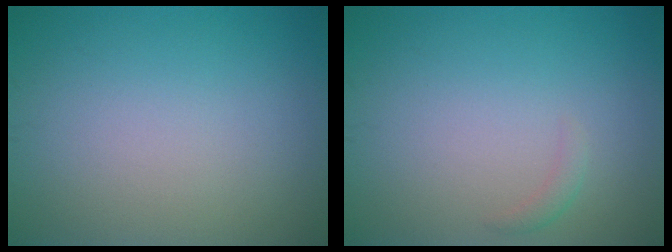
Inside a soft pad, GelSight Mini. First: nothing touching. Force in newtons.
{"total": 0.8, "press": 0.8, "slide": 0.0}